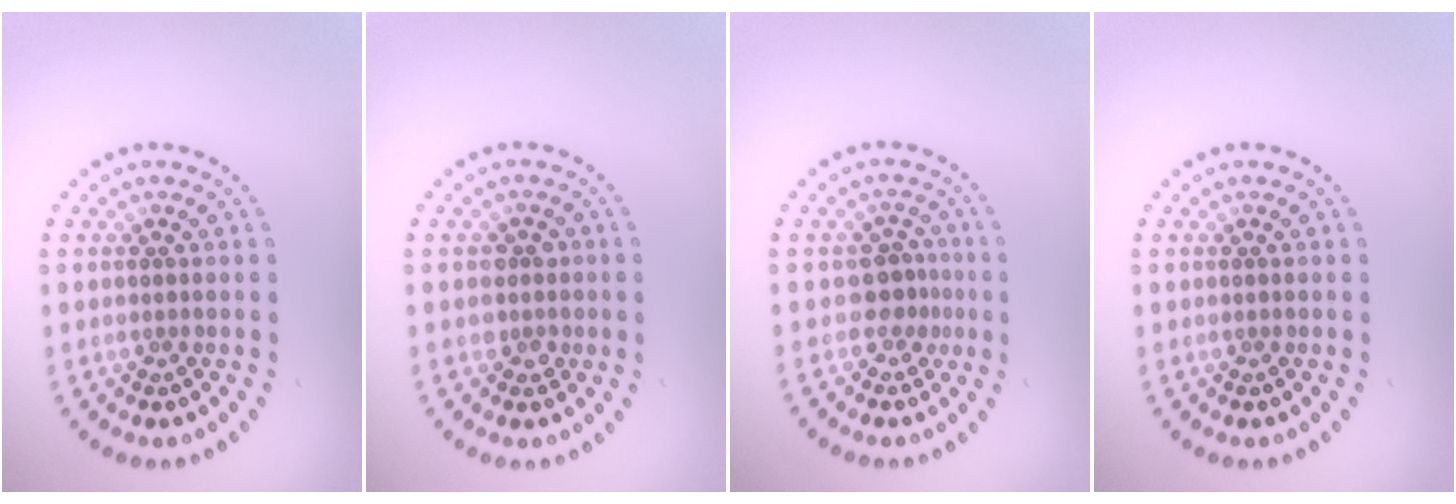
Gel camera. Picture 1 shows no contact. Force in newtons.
{"total": 1.7, "press": 1.6, "slide": 0.7}
{"total": 2.2, "press": 1.6, "slide": 1.6}
{"total": 0.0}